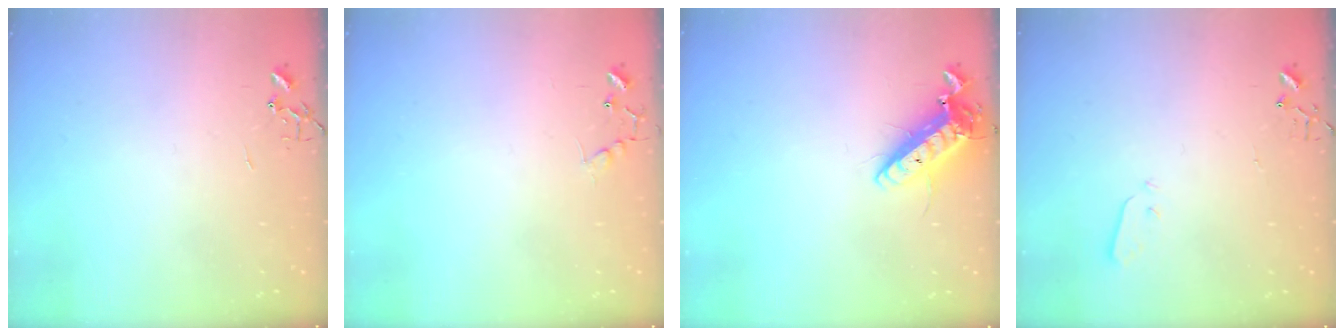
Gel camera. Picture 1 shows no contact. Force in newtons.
{"total": 6.7, "press": 6.7, "slide": 0.4}
{"total": 14.3, "press": 14.0, "slide": 2.8}
{"total": 3.0, "press": 3.0, "slide": 0.3}